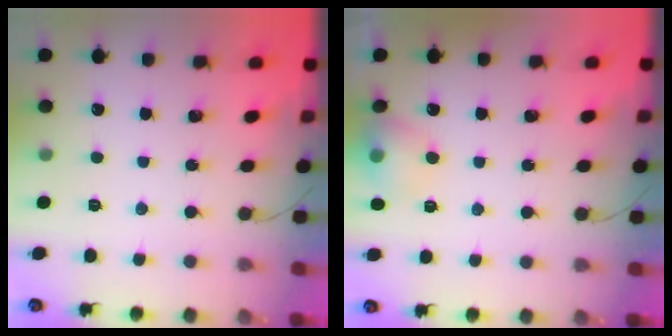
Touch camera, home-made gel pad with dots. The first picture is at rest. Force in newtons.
{"total": 9.3, "press": 9.1, "slide": 1.6}